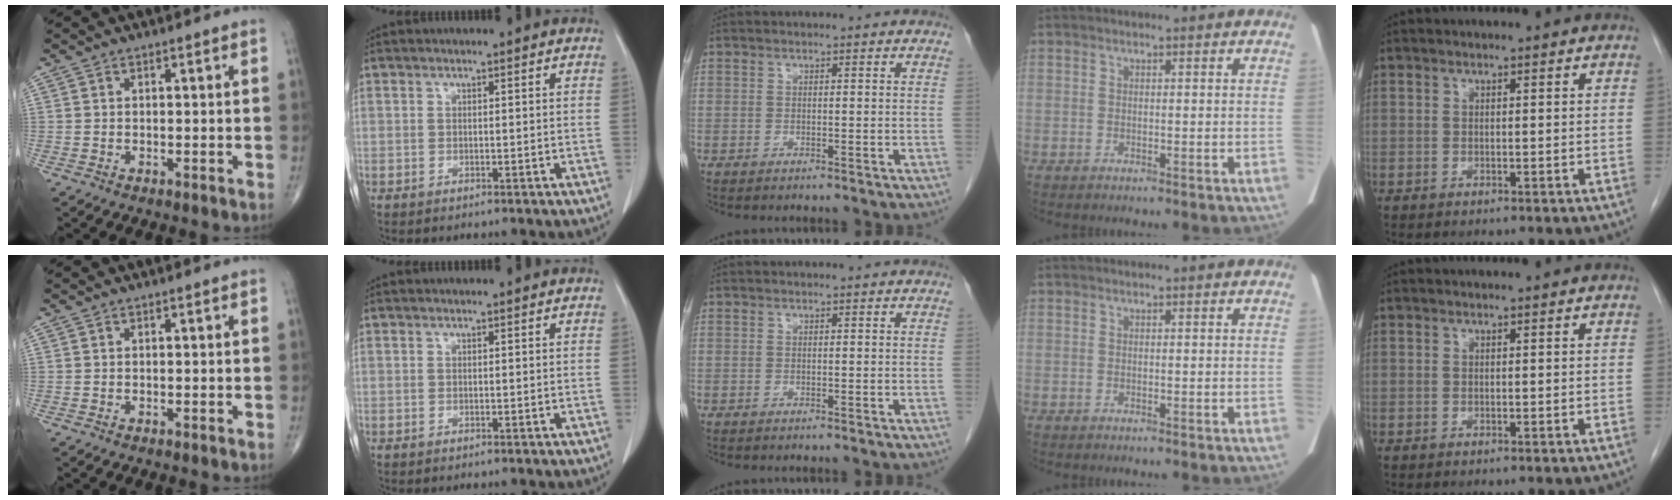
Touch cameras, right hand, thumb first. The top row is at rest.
{}